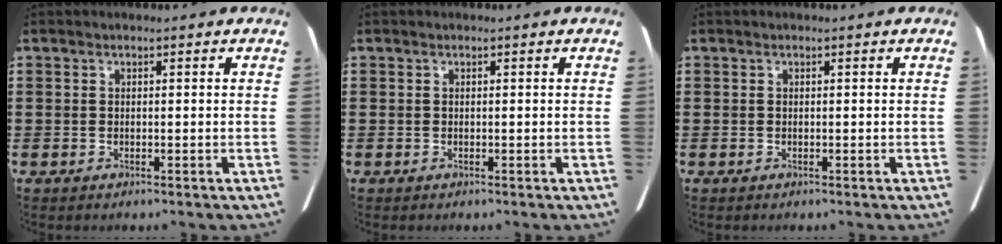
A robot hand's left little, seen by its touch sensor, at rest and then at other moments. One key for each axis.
{"total": 0.0}
{"total": 0.0}